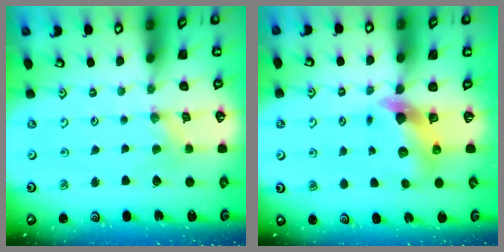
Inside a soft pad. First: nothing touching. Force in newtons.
{"total": 7.2, "press": 7.1, "slide": 1.0}